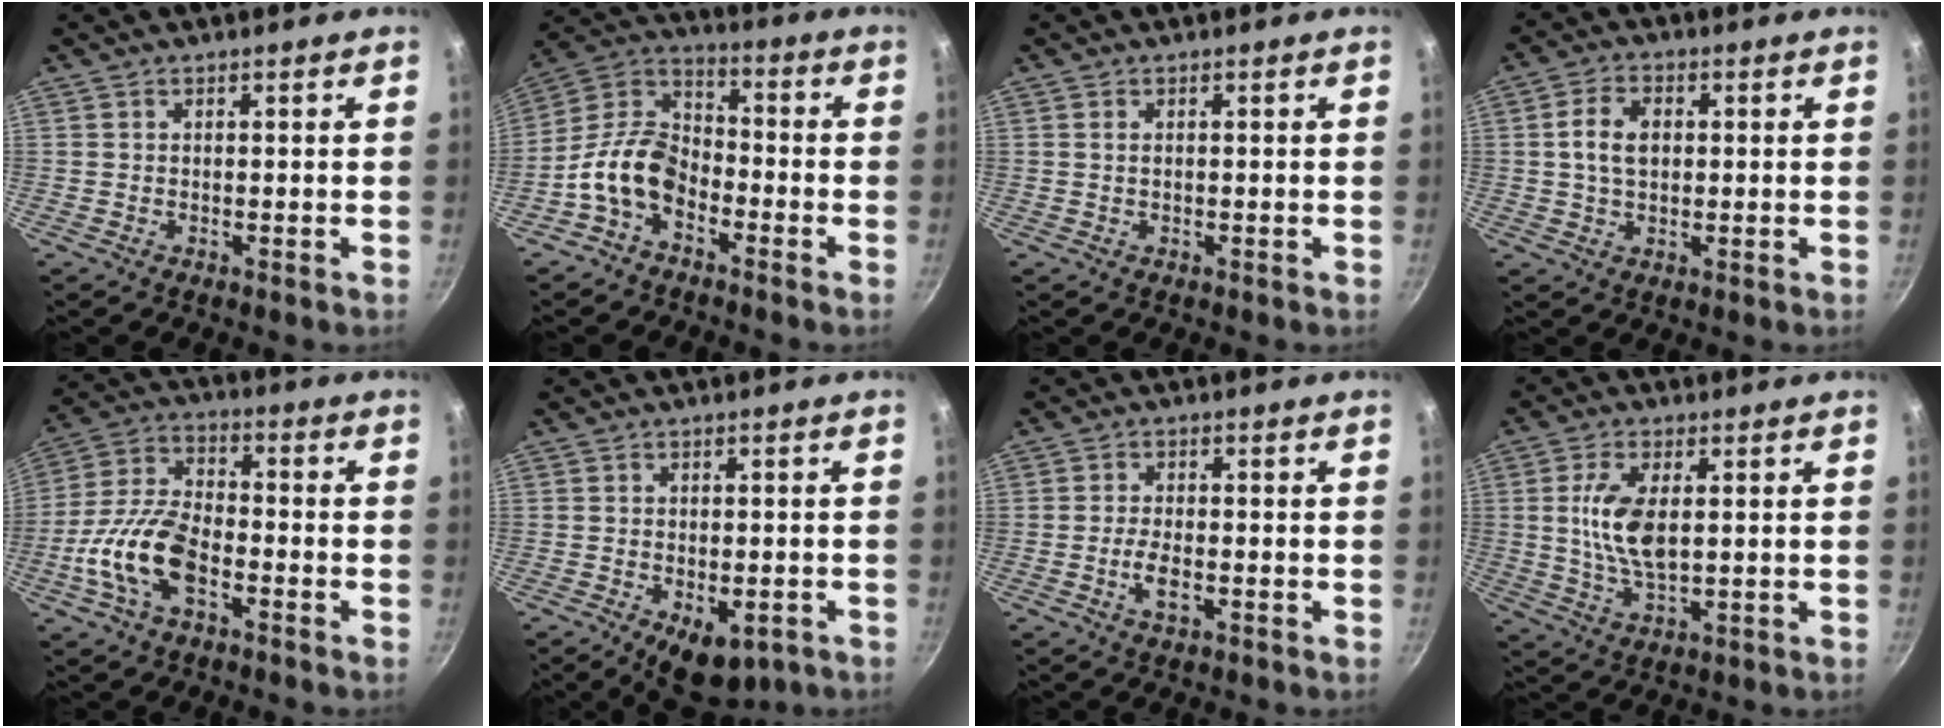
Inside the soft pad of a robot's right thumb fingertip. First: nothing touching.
{"total": 11.7, "force": [-5.2, 7.4, 7.4], "torque": [-0.126, 0.062, -0.124]}
{"total": 0.8, "force": [0.2, 0.4, 0.7], "torque": [-0.013, 0.001, 0.002]}
{"total": 6.2, "force": [0.8, 4.2, 4.5], "torque": [-0.071, 0.008, 0.011]}
{"total": 13.7, "force": [-4.9, 7.1, 10.7], "torque": [-0.202, 0.037, -0.108]}
{"total": 8.2, "force": [-3.4, 4.4, 5.9], "torque": [-0.054, 0.010, -0.033]}
{"total": 4.1, "force": [-1.3, 1.8, 3.4], "torque": [-0.068, 0.008, -0.028]}
{"total": 9.5, "force": [1.2, 4.5, 8.3], "torque": [-0.160, -0.003, 0.026]}